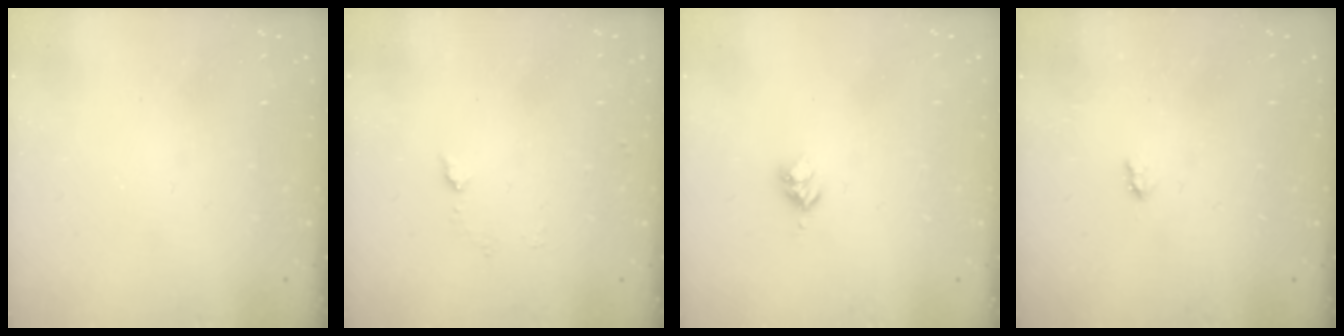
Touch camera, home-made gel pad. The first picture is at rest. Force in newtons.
{"total": 5.2, "press": 5.1, "slide": 0.6}
{"total": 3.0, "press": 2.9, "slide": 0.4}
{"total": 1.9, "press": 1.9, "slide": 0.3}